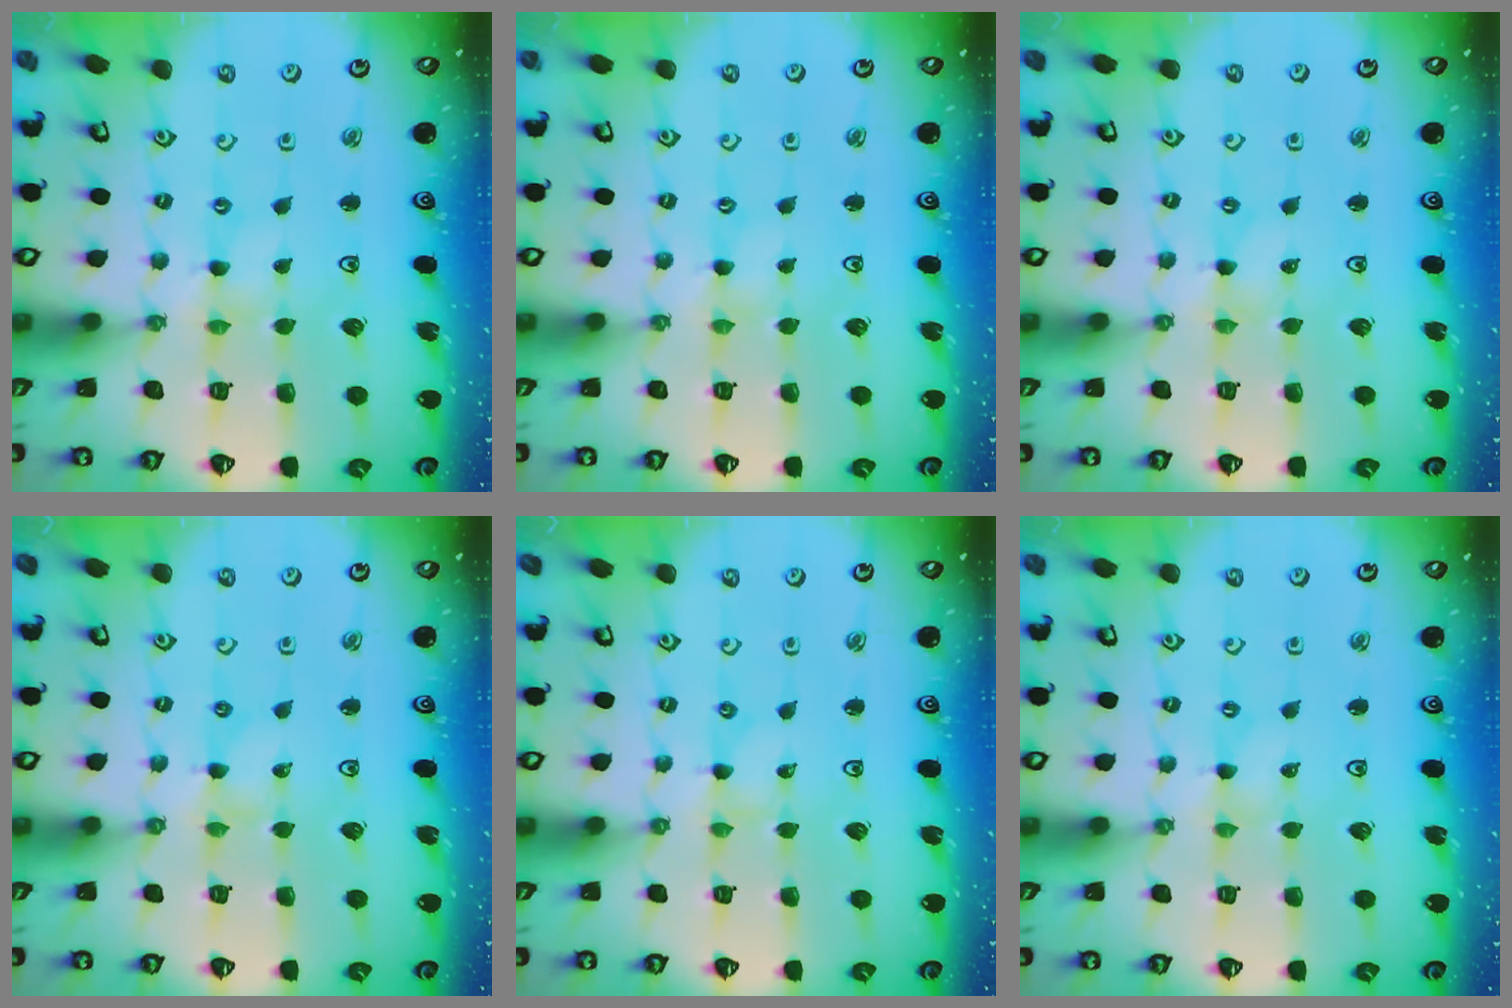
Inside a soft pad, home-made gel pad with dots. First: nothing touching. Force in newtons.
{"total": 0.8, "press": 0.8, "slide": 0.1}
{"total": 0.0}
{"total": 0.0}
{"total": 0.0}
{"total": 0.0}